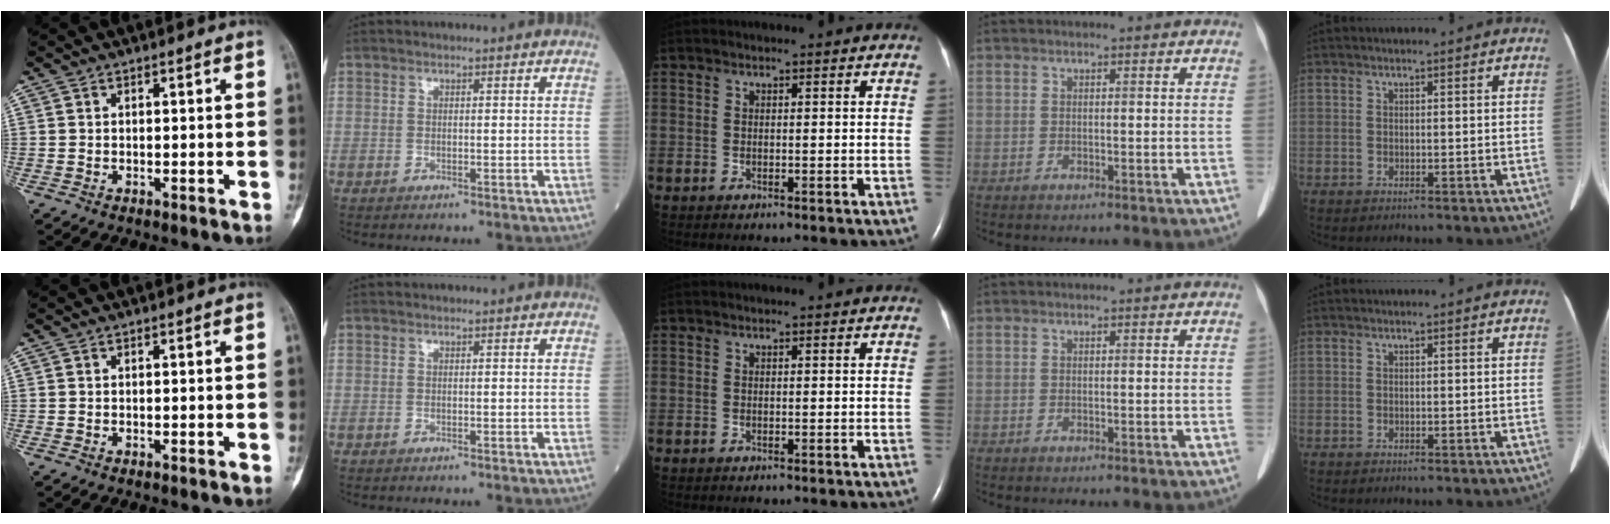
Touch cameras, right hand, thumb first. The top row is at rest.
{}